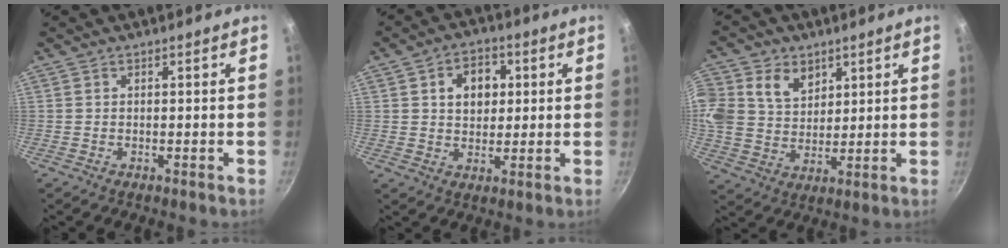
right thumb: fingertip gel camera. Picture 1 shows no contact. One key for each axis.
{"total": 7.9, "fx": 2.0, "fy": 6.0, "fz": 4.8, "tx": -0.047, "ty": 0.004, "tz": 0.027}
{"total": 15.6, "fx": 6.1, "fy": 12.4, "fz": 7.2, "tx": -0.161, "ty": 0.006, "tz": 0.119}